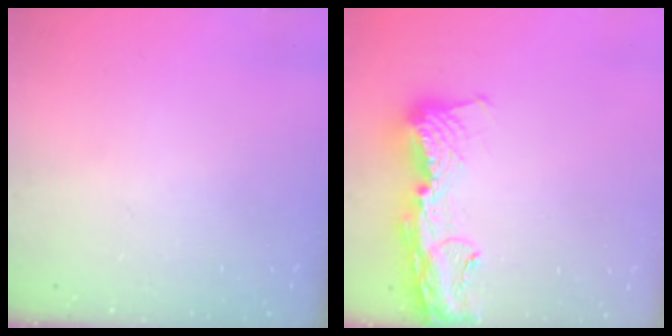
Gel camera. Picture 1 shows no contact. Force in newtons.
{"total": 15.6, "press": 15.5, "slide": 1.6}